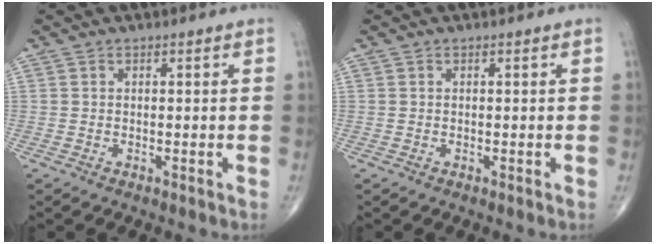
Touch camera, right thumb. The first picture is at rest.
{"total": 0.0}